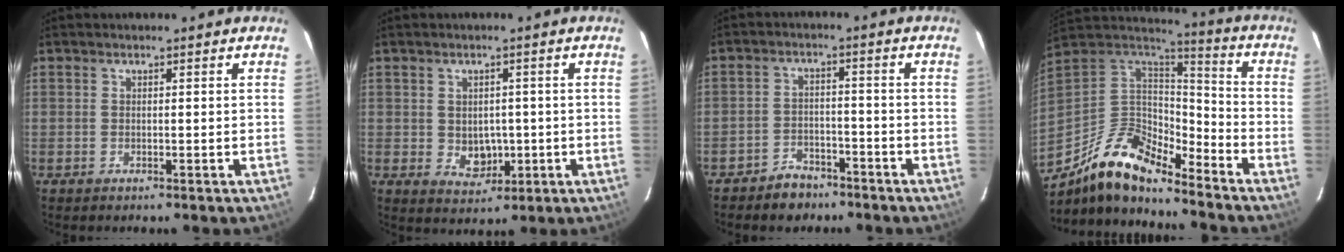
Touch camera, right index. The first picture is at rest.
{"total": 4.9, "force": [-0.4, 4.1, 2.7], "torque": [-0.047, 0.000, 0.006]}
{"total": 5.7, "force": [-4.5, 3.3, 1.1], "torque": [-0.042, 0.017, -0.067]}
{"total": 18.3, "force": [-14.0, 5.8, 10.3], "torque": [-0.211, -0.012, -0.268]}